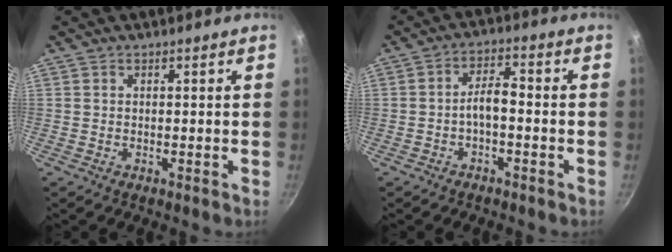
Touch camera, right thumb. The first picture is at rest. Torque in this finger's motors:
{"motor_torque": [0.42, 1.09, 0.72, 0.19, 0.17]}